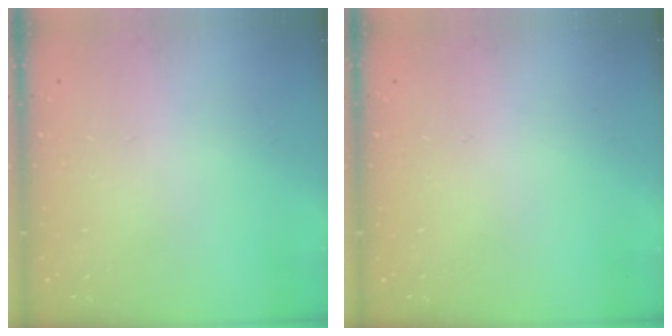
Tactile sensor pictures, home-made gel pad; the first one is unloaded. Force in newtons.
{"total": 0.0}